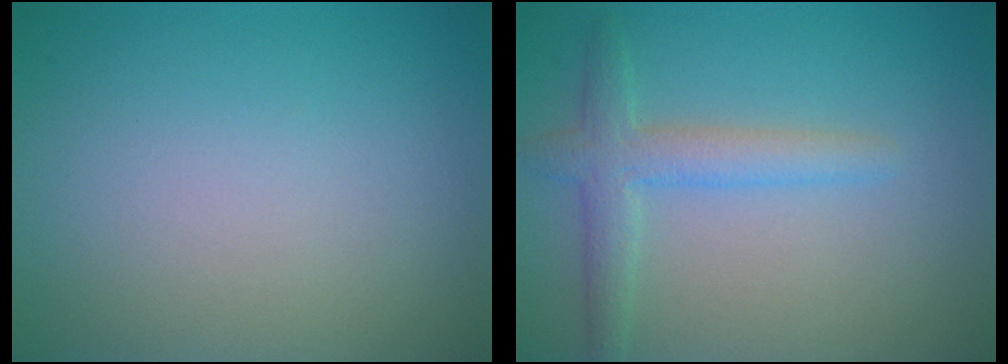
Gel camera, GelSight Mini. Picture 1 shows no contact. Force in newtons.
{"total": 3.0, "press": 3.0, "slide": 0.2}